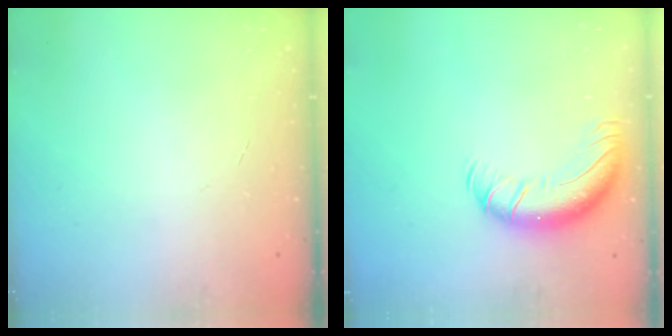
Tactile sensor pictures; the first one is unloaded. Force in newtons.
{"total": 11.8, "press": 11.4, "slide": 3.0}